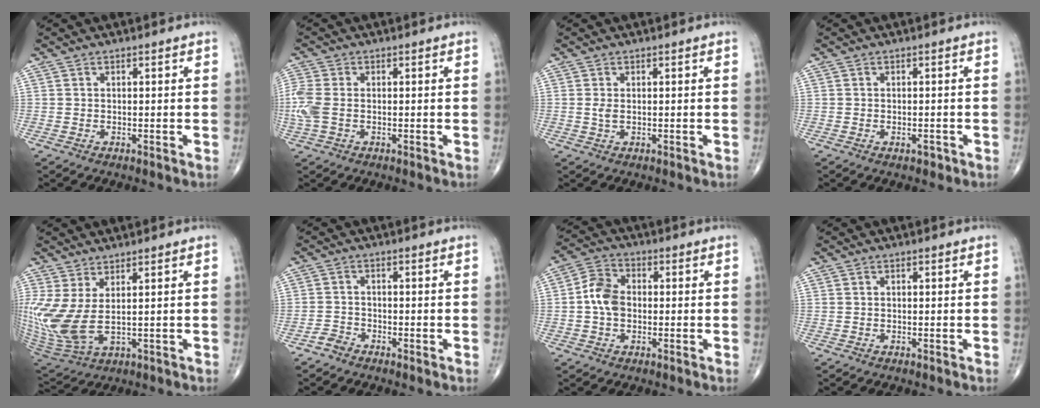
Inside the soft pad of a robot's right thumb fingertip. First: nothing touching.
{"total": 5.6, "force": [-0.7, 3.5, 4.3], "torque": [-0.134, 0.005, -0.016]}
{"total": 1.3, "force": [0.1, 0.6, 1.1], "torque": [-0.028, 0.000, 0.006]}
{"total": 1.3, "force": [-0.7, 0.7, 0.9], "torque": [-0.013, 0.004, -0.008]}
{"total": 11.5, "force": [1.7, 4.8, 10.3], "torque": [-0.256, -0.018, 0.054]}
{"total": 2.0, "force": [-1.7, 1.0, 0.2], "torque": [-0.001, 0.002, -0.038]}
{"total": 7.1, "force": [-0.5, 5.1, 4.9], "torque": [-0.088, 0.020, -0.018]}
{"total": 0.0}